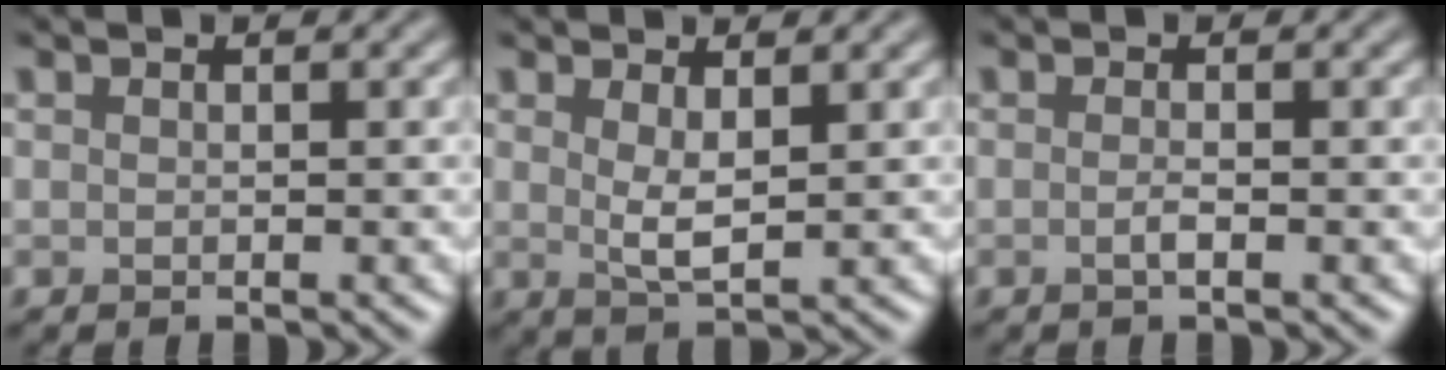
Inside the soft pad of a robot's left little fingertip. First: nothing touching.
{"total": 2.3, "force": [1.0, 0.6, 2.0], "torque": [-0.040, -0.008, 0.020]}
{"total": 0.9, "force": [-0.2, 0.2, 0.9], "torque": [-0.015, 0.001, -0.007]}